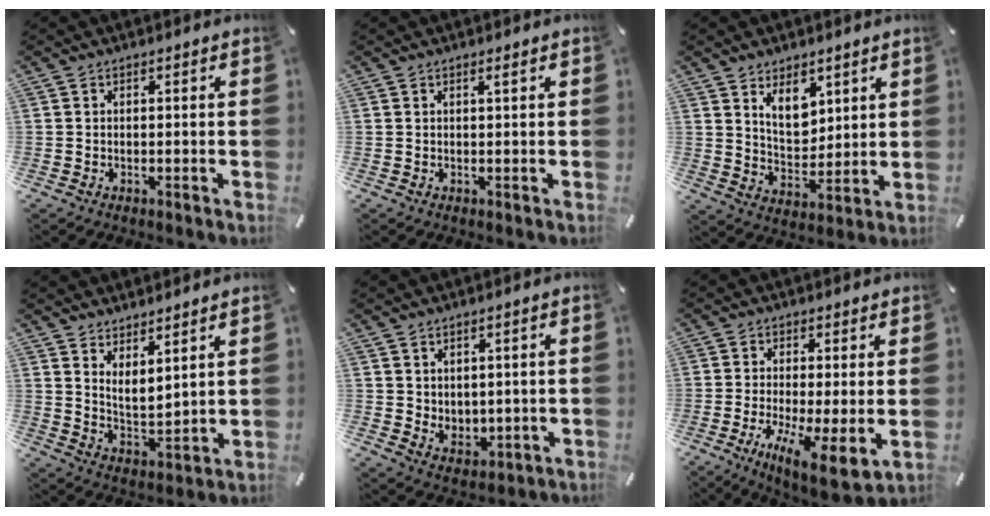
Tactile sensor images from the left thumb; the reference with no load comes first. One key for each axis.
{"total": 1.1, "fx": 0.5, "fy": 0.0, "fz": 1.0, "tx": -0.019, "ty": -0.001, "tz": 0.008}
{"total": 8.7, "fx": 5.3, "fy": 5.6, "fz": 4.1, "tx": -0.065, "ty": -0.028, "tz": 0.094}
{"total": 5.3, "fx": 5.3, "fy": 0.7, "fz": 0.6, "tx": -0.022, "ty": -0.040, "tz": 0.099}
{"total": 4.2, "fx": 2.6, "fy": 3.4, "fz": 0.4, "tx": -0.003, "ty": -0.018, "tz": 0.047}
{"total": 8.3, "fx": -1.7, "fy": 1.6, "fz": 8.0, "tx": -0.136, "ty": -0.024, "tz": -0.026}